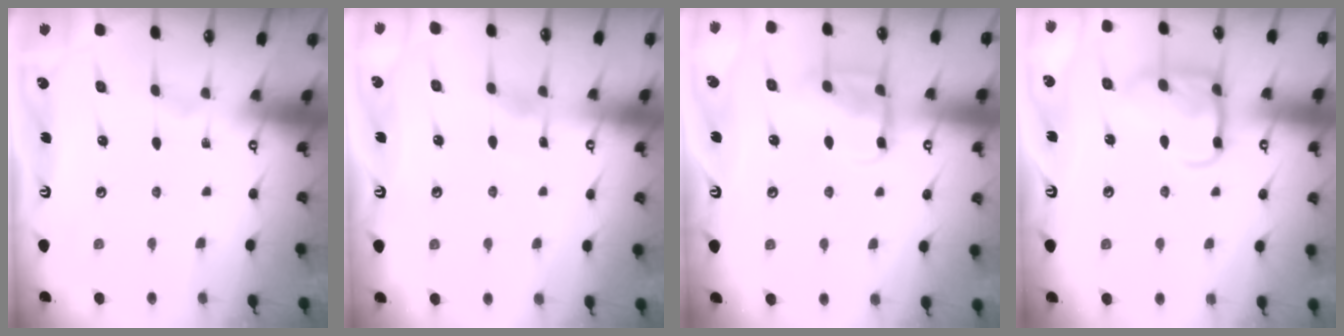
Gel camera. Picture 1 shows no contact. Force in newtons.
{"total": 4.5, "press": 4.4, "slide": 0.4}
{"total": 10.2, "press": 10.2, "slide": 1.0}
{"total": 12.9, "press": 12.8, "slide": 1.1}